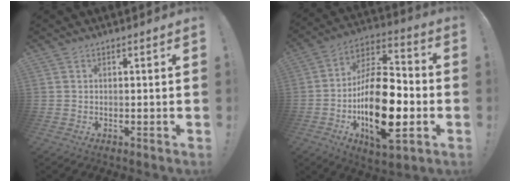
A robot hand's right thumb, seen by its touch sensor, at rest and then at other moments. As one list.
[{"total": 23.9, "force": [-5.9, 11.8, 19.9], "torque": [-0.346, 0.030, -0.086]}]